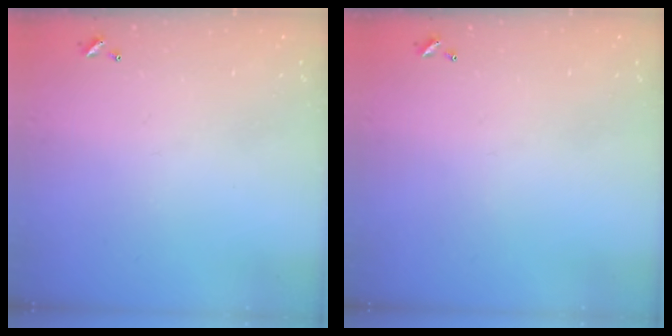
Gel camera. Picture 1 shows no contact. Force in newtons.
{"total": 0.0}